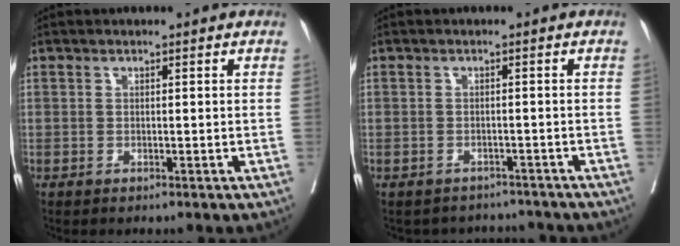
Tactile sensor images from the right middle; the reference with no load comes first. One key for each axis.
{"total": 5.6, "fx": -5.3, "fy": 1.9, "fz": -0.3, "tx": 0.008, "ty": 0.017, "tz": -0.062}